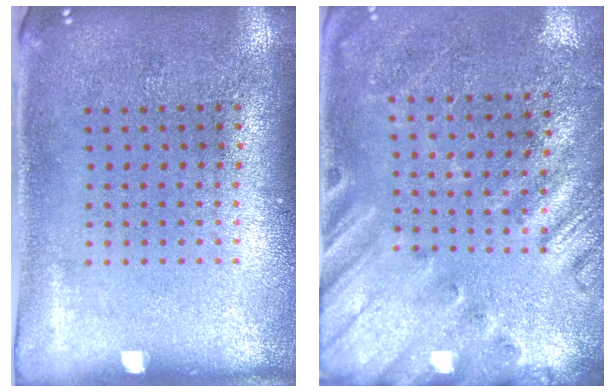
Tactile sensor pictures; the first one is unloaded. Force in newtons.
{"total": 2.4, "press": 2.0, "slide": 1.4}